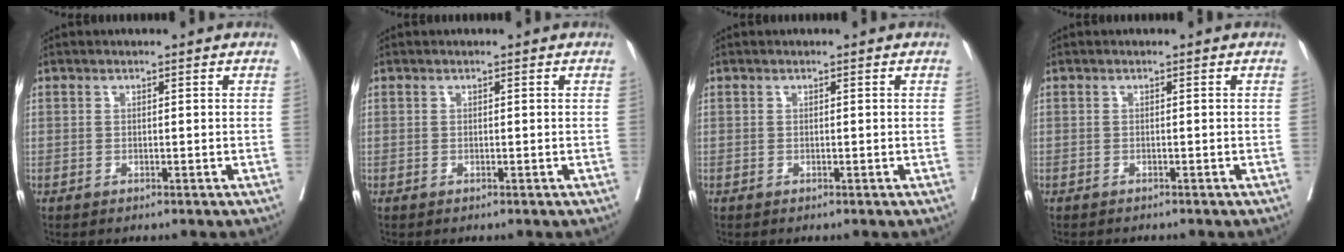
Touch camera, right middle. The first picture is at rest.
{"total": 0.0}
{"total": 0.0}
{"total": 1.4, "force": [-1.4, 0.3, 0.4], "torque": [-0.011, -0.004, -0.018]}